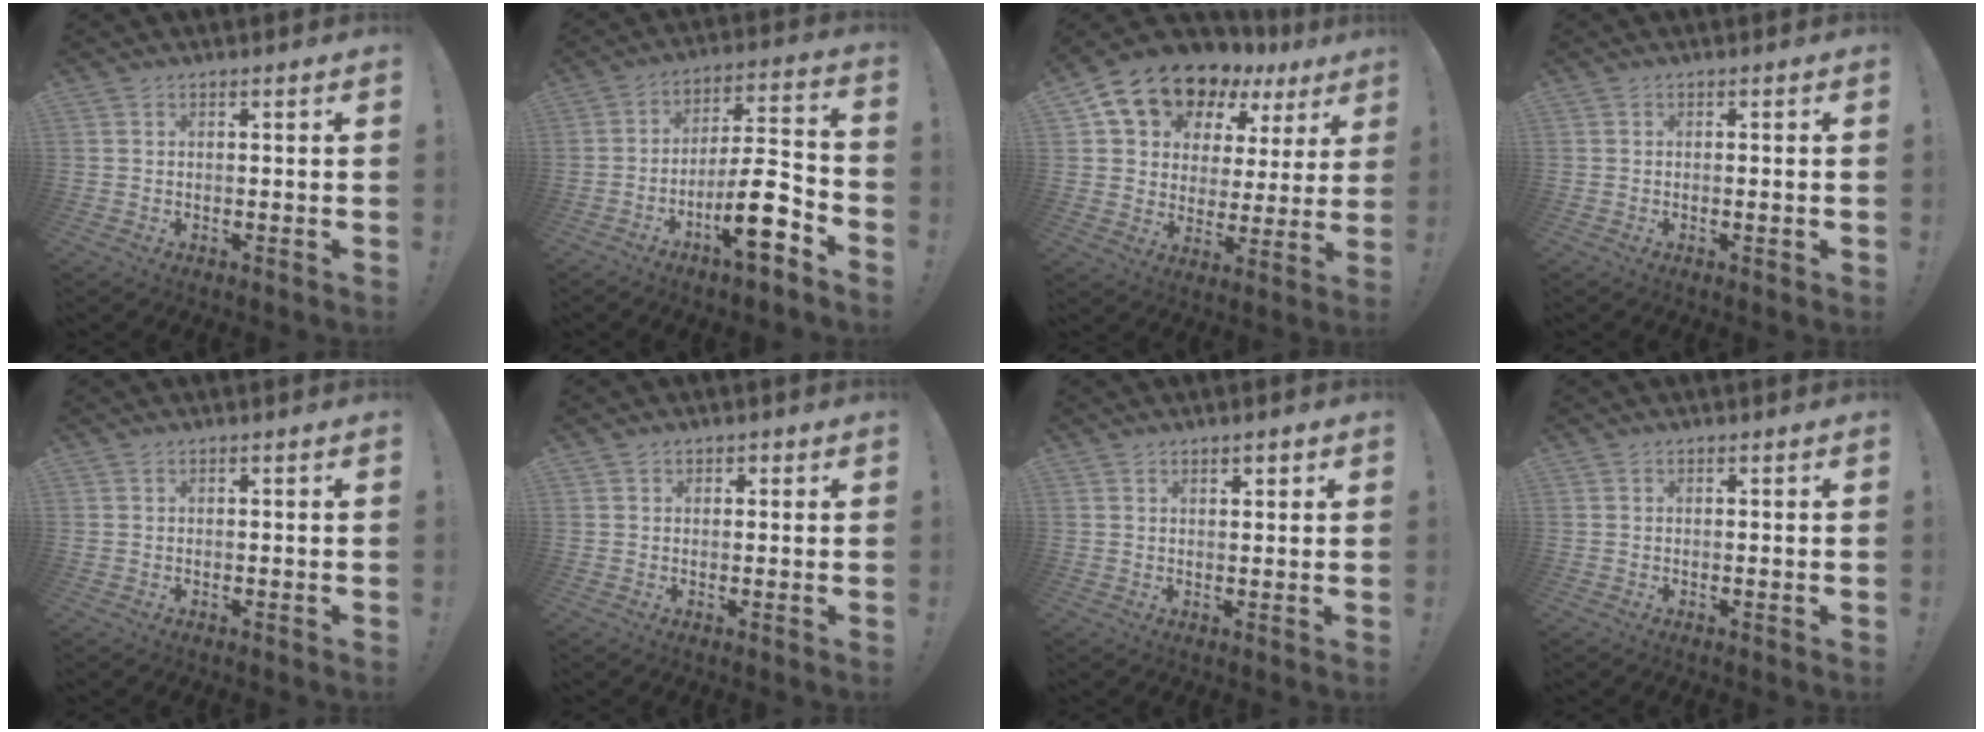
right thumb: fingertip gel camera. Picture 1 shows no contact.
{"total": 15.1, "force": [-7.1, 4.1, 12.7], "torque": [-0.199, 0.042, -0.114]}
{"total": 14.0, "force": [10.1, 8.0, 5.5], "torque": [-0.099, -0.073, 0.185]}
{"total": 1.0, "force": [-0.4, 0.0, 0.9], "torque": [-0.019, 0.001, -0.005]}
{"total": 0.0}
{"total": 1.4, "force": [0.4, 1.3, 0.4], "torque": [0.005, -0.002, 0.004]}
{"total": 1.8, "force": [1.3, 0.9, 1.0], "torque": [-0.011, -0.004, 0.021]}
{"total": 0.0}